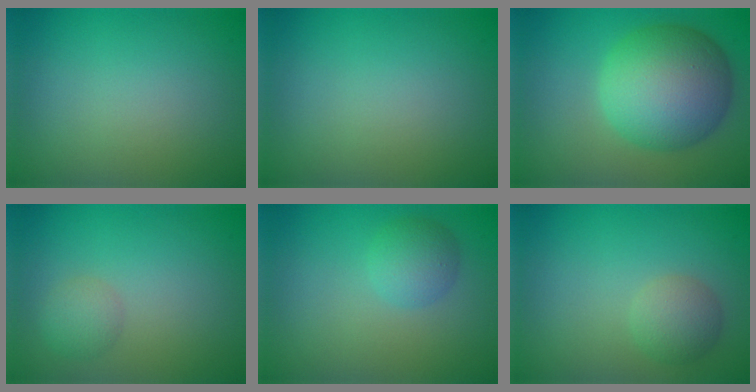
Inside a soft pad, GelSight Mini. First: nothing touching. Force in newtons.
{"total": 0.0}
{"total": 9.9, "press": 9.9, "slide": 0.3}
{"total": 1.9, "press": 1.8, "slide": 0.1}
{"total": 2.4, "press": 2.4, "slide": 0.1}
{"total": 1.9, "press": 1.9, "slide": 0.1}